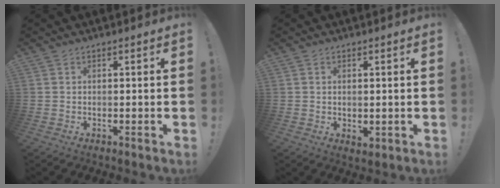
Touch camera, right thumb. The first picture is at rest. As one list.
[{"total": 1.6, "force": [0.3, 1.0, 1.3], "torque": [-0.015, -0.002, 0.005]}]